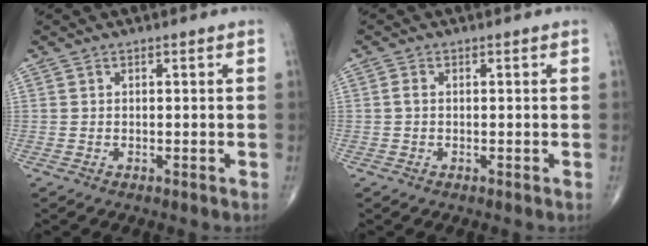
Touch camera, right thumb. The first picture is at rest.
{"total": 1.0, "force": [0.0, 0.6, 0.8], "torque": [-0.014, 0.001, -0.002]}